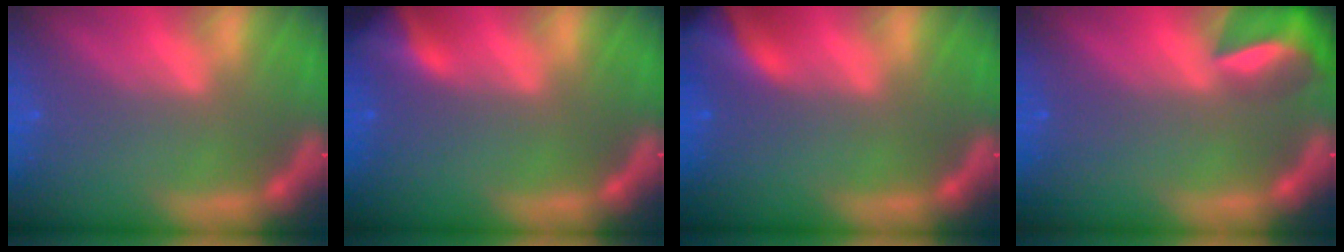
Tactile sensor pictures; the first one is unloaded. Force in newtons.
{"total": 4.9}
{"total": 7.9}
{"total": 6.4}